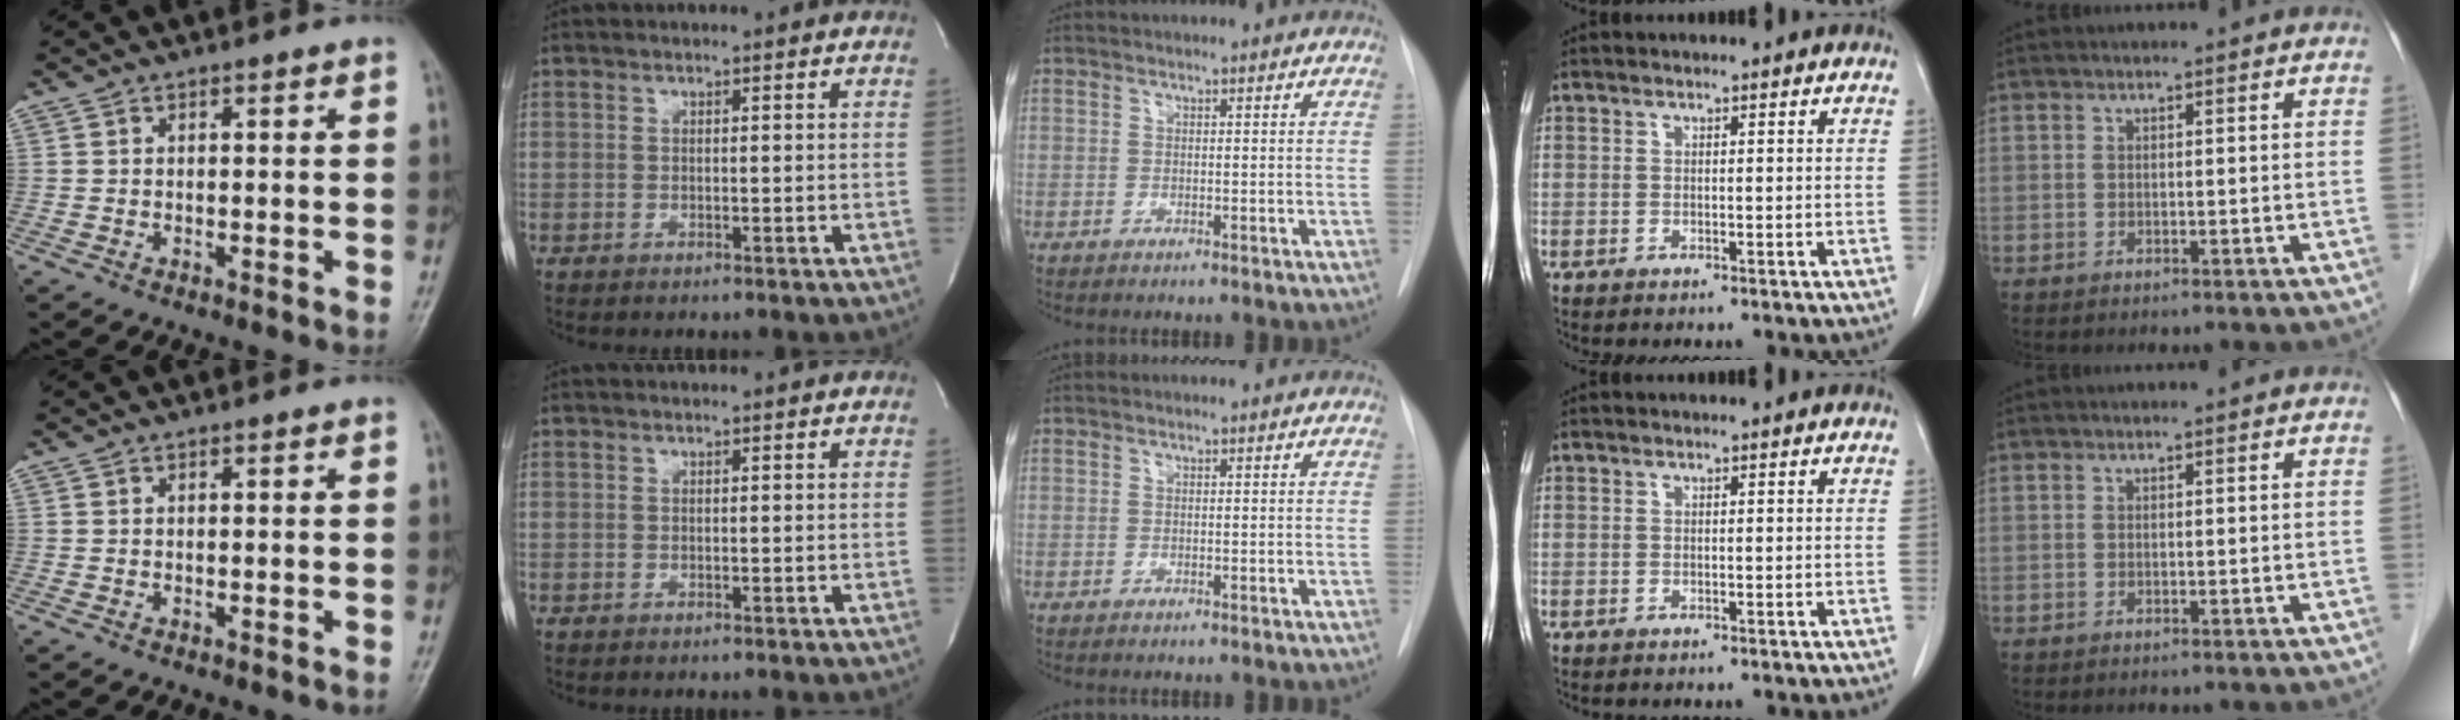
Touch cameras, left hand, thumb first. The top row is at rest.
{}